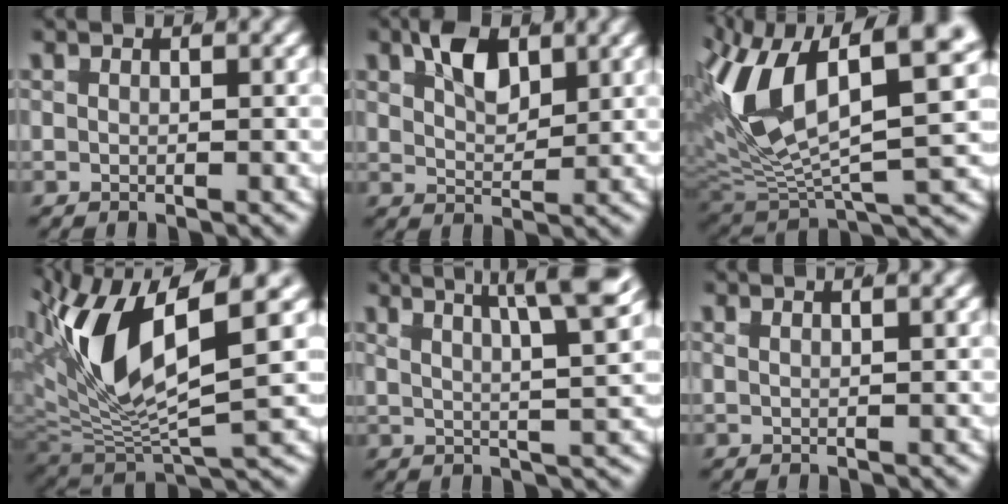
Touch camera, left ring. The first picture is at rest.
{"total": 4.0, "force": [2.0, 2.1, 2.7], "torque": [-0.053, -0.012, 0.035]}
{"total": 12.4, "force": [1.6, 7.1, 10.0], "torque": [-0.197, -0.012, 0.023]}
{"total": 11.3, "force": [2.2, 5.8, 9.4], "torque": [-0.204, -0.002, 0.031]}
{"total": 8.5, "force": [4.6, 4.0, 5.9], "torque": [-0.074, 0.015, 0.051]}
{"total": 1.5, "force": [1.2, 0.3, 0.8], "torque": [-0.007, 0.010, 0.016]}